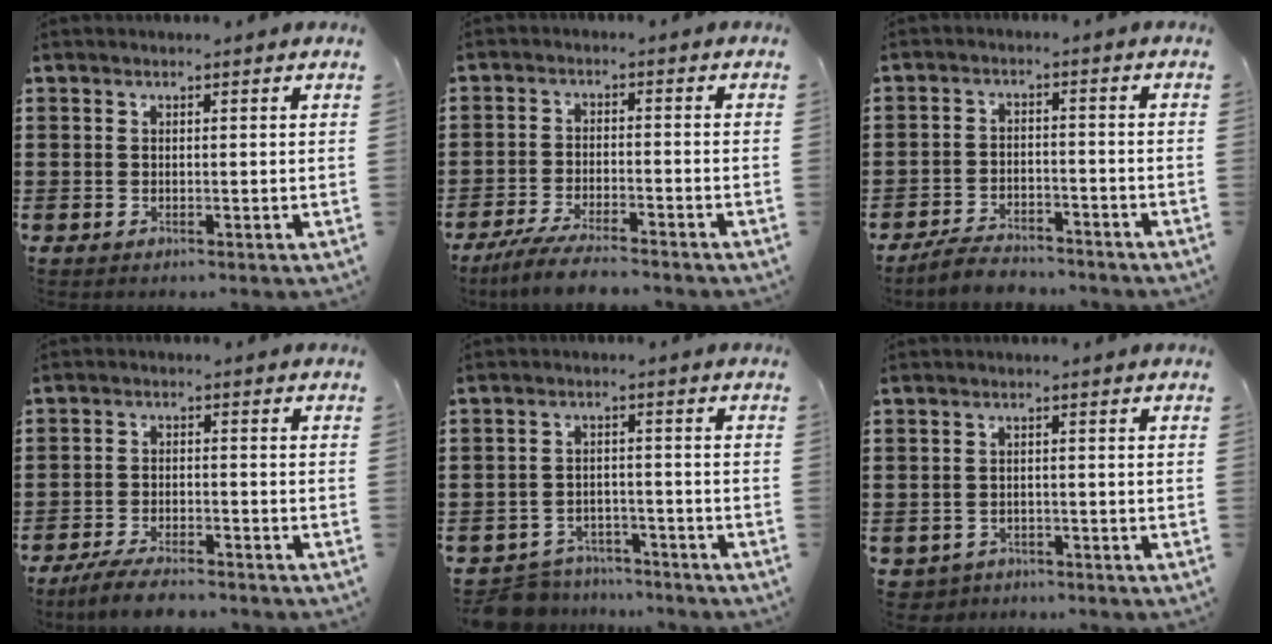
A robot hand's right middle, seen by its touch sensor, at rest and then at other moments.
{"total": 5.2, "force": [-4.8, 0.2, 2.2], "torque": [-0.057, -0.012, -0.094]}
{"total": 4.3, "force": [-4.2, 0.7, 0.8], "torque": [-0.023, 0.006, -0.086]}
{"total": 4.7, "force": [-4.2, 0.5, 1.9], "torque": [-0.044, -0.005, -0.084]}
{"total": 5.4, "force": [-5.3, 1.0, 0.1], "torque": [-0.015, 0.007, -0.109]}
{"total": 1.7, "force": [-1.6, 0.6, -0.3], "torque": [-0.006, -0.002, -0.038]}